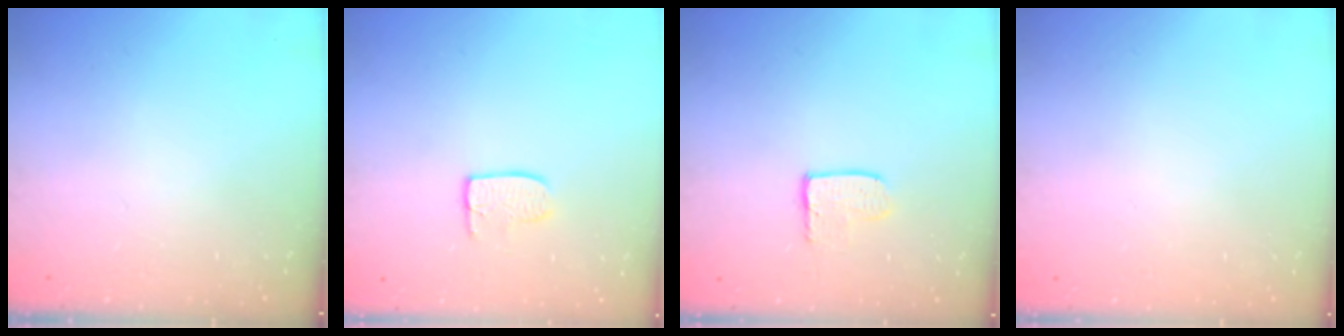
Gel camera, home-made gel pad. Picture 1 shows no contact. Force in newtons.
{"total": 5.9, "press": 5.9, "slide": 0.4}
{"total": 3.8, "press": 3.8, "slide": 0.4}
{"total": 0.0}